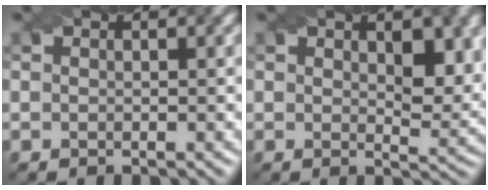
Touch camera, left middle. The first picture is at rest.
{"total": 4.9, "force": [1.6, 2.4, 4.0], "torque": [-0.052, -0.010, 0.031]}